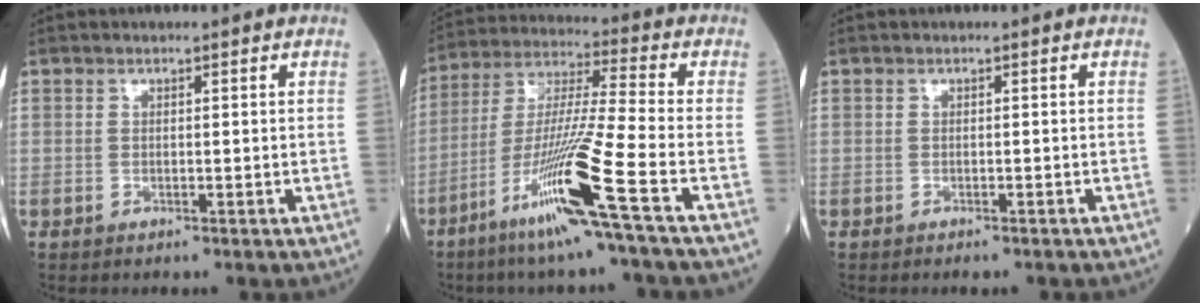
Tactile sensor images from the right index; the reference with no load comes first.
{"total": 15.3, "force": [-7.5, -2.2, 13.2], "torque": [-0.262, -0.028, -0.146]}
{"total": 1.3, "force": [-1.2, 0.2, 0.5], "torque": [-0.011, -0.003, -0.014]}